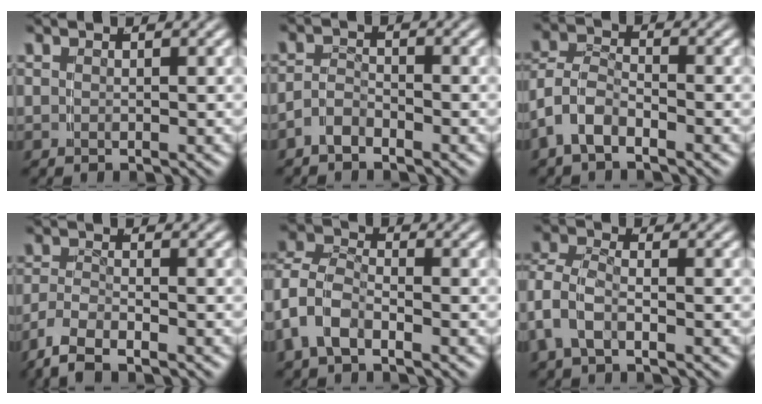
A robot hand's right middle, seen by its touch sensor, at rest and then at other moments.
{"total": 2.5, "force": [-2.0, 1.2, 0.8], "torque": [-0.015, -0.008, -0.036]}
{"total": 5.9, "force": [-2.4, 4.8, 2.5], "torque": [-0.075, -0.022, -0.043]}
{"total": 4.0, "force": [-2.6, 2.0, 2.2], "torque": [-0.061, -0.014, -0.040]}
{"total": 7.1, "force": [-1.6, 6.2, 3.2], "torque": [-0.099, -0.022, -0.033]}
{"total": 4.6, "force": [-0.5, 3.7, 2.7], "torque": [-0.078, -0.014, -0.010]}